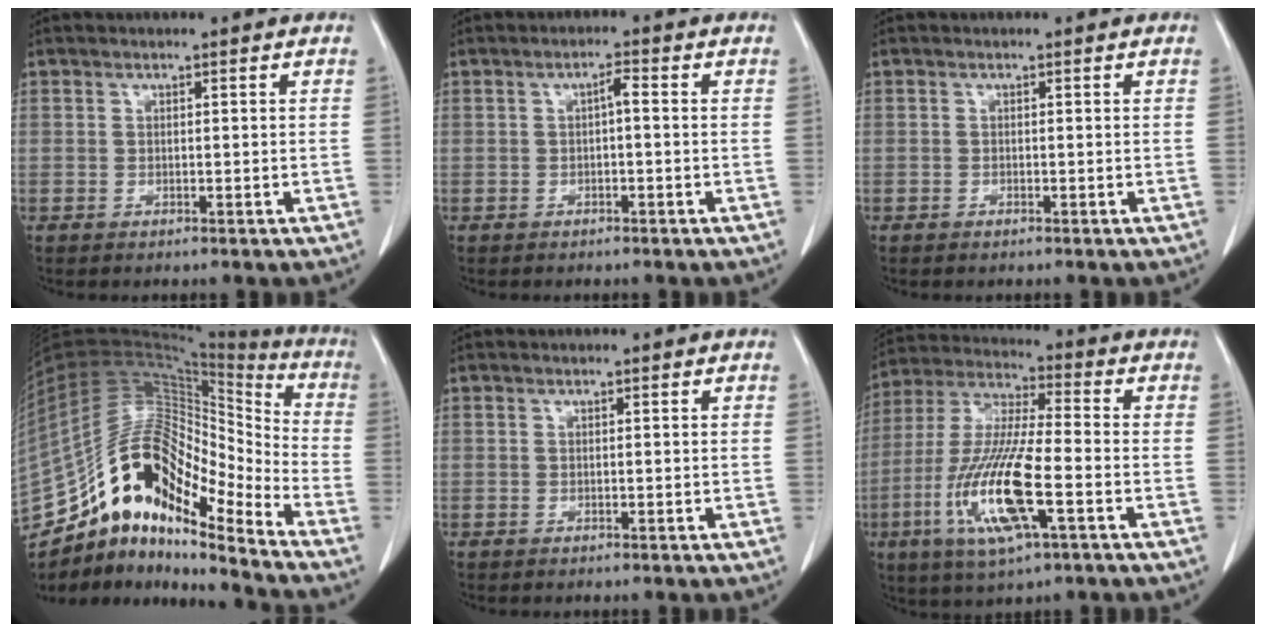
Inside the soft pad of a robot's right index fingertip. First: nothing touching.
{"total": 1.8, "force": [-0.1, 0.4, 1.7], "torque": [-0.031, 0.005, -0.001]}
{"total": 0.0}
{"total": 22.4, "force": [-15.3, 6.5, 15.0], "torque": [-0.294, 0.043, -0.265]}
{"total": 0.0}
{"total": 16.0, "force": [-5.4, 2.3, 14.9], "torque": [-0.314, -0.017, -0.098]}